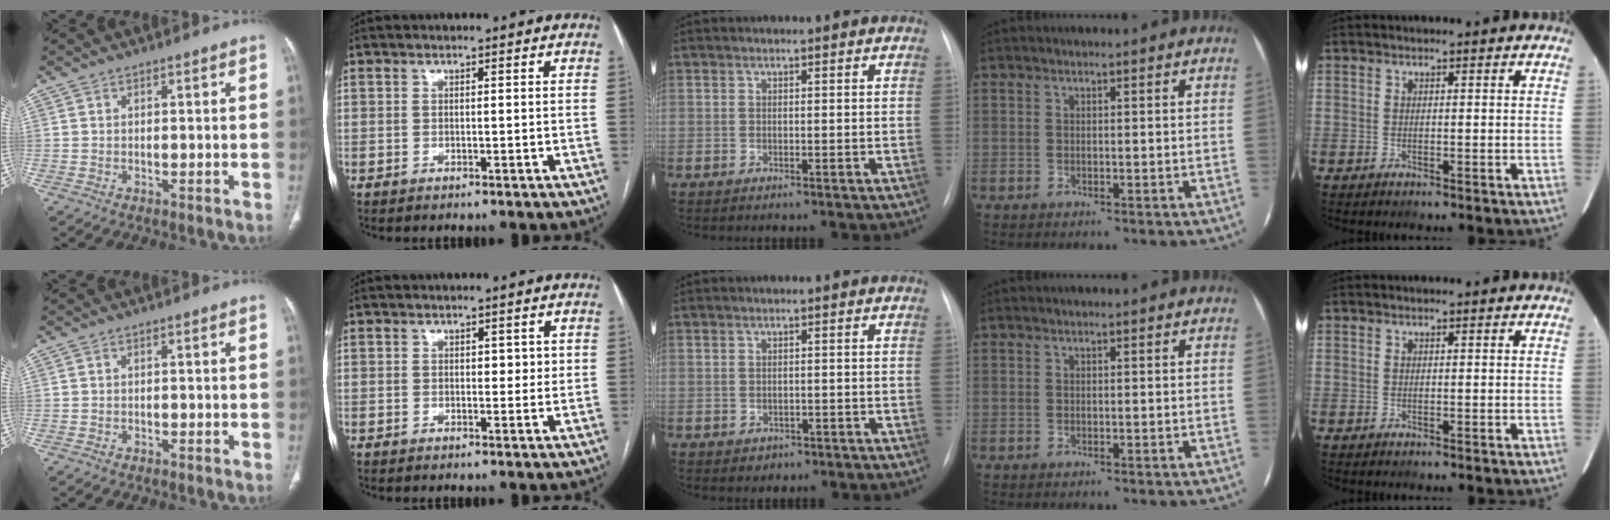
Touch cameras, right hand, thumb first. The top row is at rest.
{"index": {"total": 2.1, "force": [0.4, 1.3, 1.5], "torque": [-0.014, 0.004, 0.005]}, "middle": {"total": 1.6, "force": [-0.8, 1.3, 0.4], "torque": [-0.005, 0.003, -0.003]}}